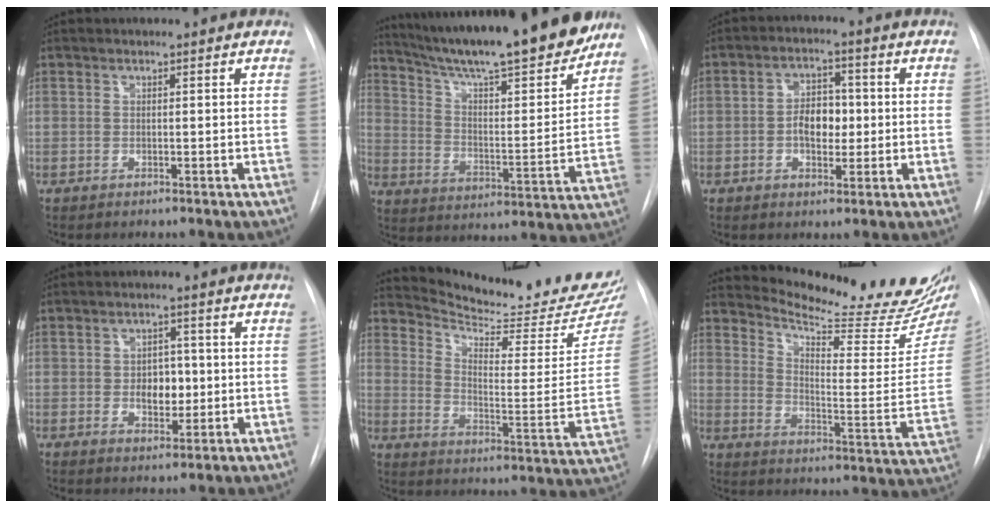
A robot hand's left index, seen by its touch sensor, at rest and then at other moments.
{"total": 23.2, "force": [19.8, 1.5, 12.0], "torque": [-0.200, -0.034, 0.293]}
{"total": 5.5, "force": [-0.9, 3.3, 4.3], "torque": [-0.074, 0.008, -0.015]}
{"total": 4.6, "force": [-0.7, 3.0, 3.4], "torque": [-0.043, 0.000, -0.004]}
{"total": 19.4, "force": [18.8, 0.0, 4.5], "torque": [-0.078, -0.125, 0.250]}
{"total": 22.1, "force": [20.7, 0.8, 7.7], "torque": [-0.117, -0.130, 0.264]}